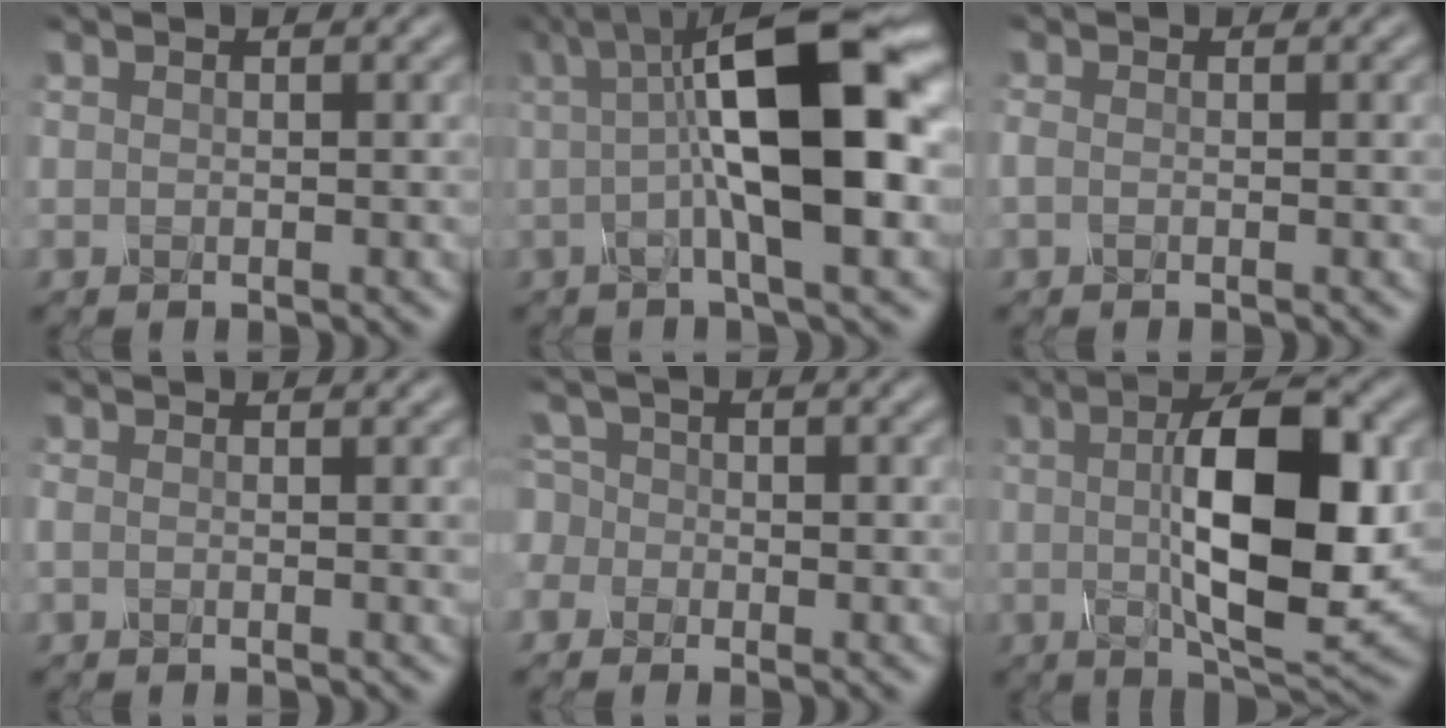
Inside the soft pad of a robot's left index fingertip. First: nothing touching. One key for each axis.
{"total": 12.0, "fx": 1.4, "fy": 3.3, "fz": 11.5, "tx": -0.176, "ty": 0.020, "tz": 0.015}
{"total": 0.5, "fx": -0.3, "fy": 0.2, "fz": 0.3, "tx": -0.009, "ty": -0.002, "tz": -0.008}
{"total": 0.9, "fx": -0.1, "fy": 0.3, "fz": 0.9, "tx": -0.016, "ty": -0.004, "tz": -0.004}
{"total": 3.2, "fx": -0.8, "fy": 3.0, "fz": 0.8, "tx": -0.010, "ty": 0.018, "tz": -0.036}
{"total": 11.8, "fx": 0.8, "fy": 4.0, "fz": 11.0, "tx": -0.168, "ty": 0.001, "tz": 0.011}